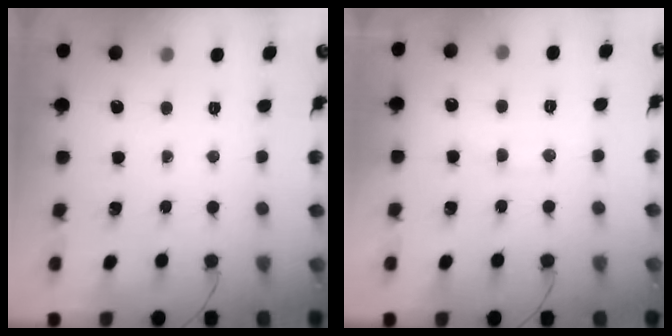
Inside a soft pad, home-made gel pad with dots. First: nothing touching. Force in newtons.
{"total": 8.6, "press": 8.5, "slide": 0.9}